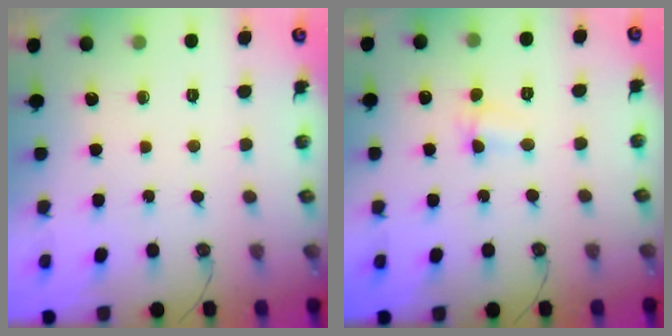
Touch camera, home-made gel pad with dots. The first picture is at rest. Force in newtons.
{"total": 3.1, "press": 3.0, "slide": 0.6}